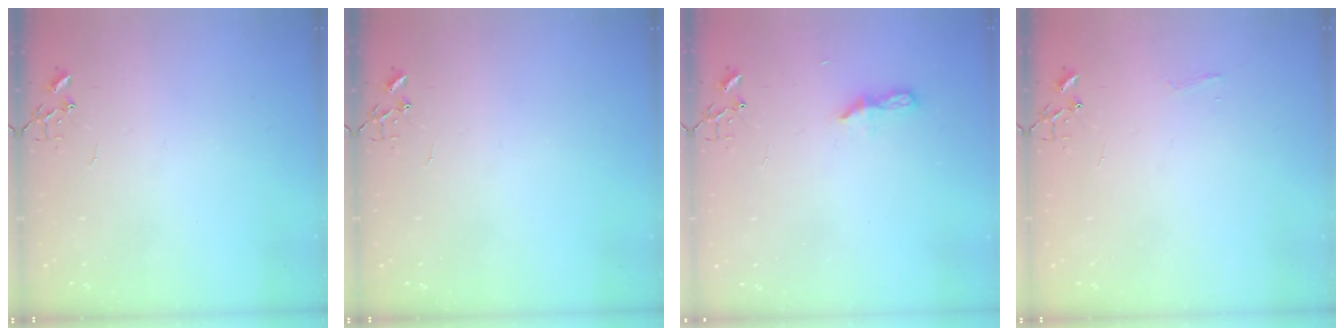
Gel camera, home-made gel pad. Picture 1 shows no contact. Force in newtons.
{"total": 0.0}
{"total": 5.9, "press": 5.8, "slide": 0.7}
{"total": 3.7, "press": 3.6, "slide": 0.5}